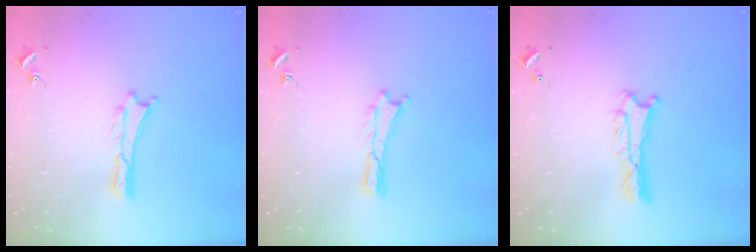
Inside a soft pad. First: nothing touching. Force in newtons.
{"total": 0.0}
{"total": 1.4, "press": 1.4, "slide": 0.1}